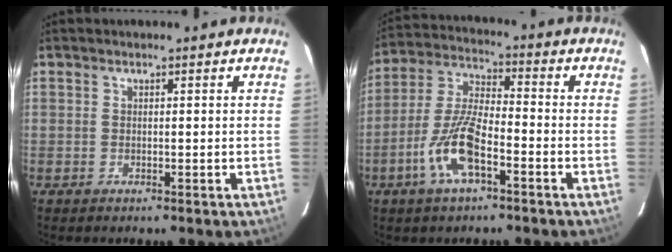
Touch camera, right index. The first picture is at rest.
{"total": 11.4, "force": [-5.4, 3.5, 9.4], "torque": [-0.205, -0.001, -0.106]}